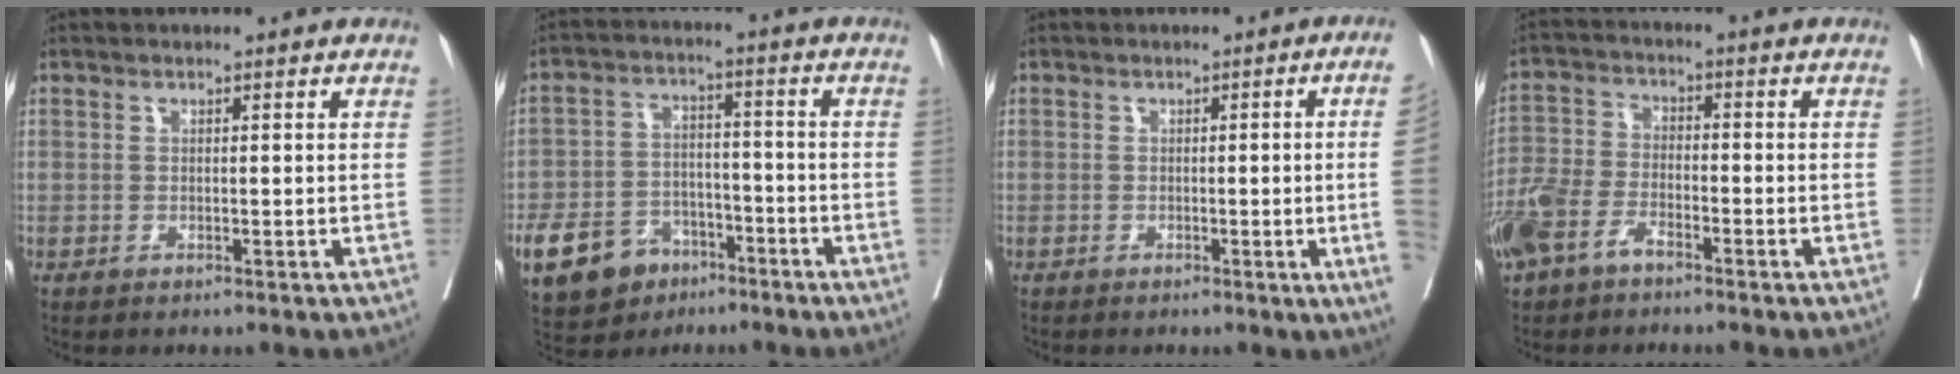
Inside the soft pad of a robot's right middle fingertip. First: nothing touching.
{"total": 13.7, "force": [-8.1, 9.3, 5.9], "torque": [-0.128, 0.005, -0.130]}
{"total": 9.0, "force": [-1.1, -3.0, 8.4], "torque": [-0.090, -0.020, -0.013]}
{"total": 8.4, "force": [-5.4, 4.2, 4.8], "torque": [-0.117, -0.002, -0.109]}